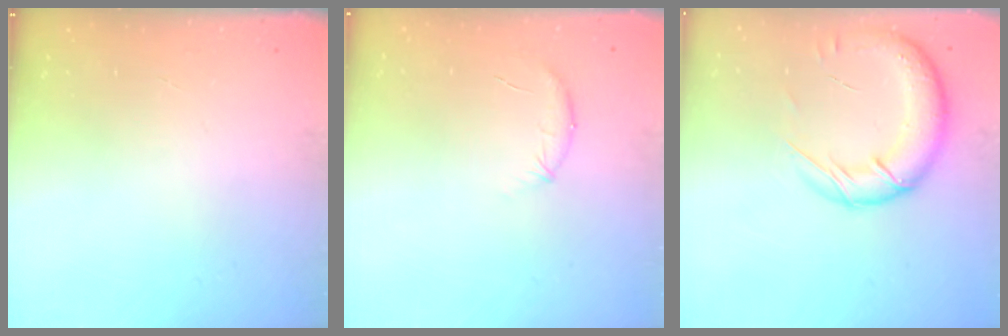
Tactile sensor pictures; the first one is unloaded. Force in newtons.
{"total": 8.3, "press": 8.1, "slide": 1.7}
{"total": 18.0, "press": 17.4, "slide": 4.4}